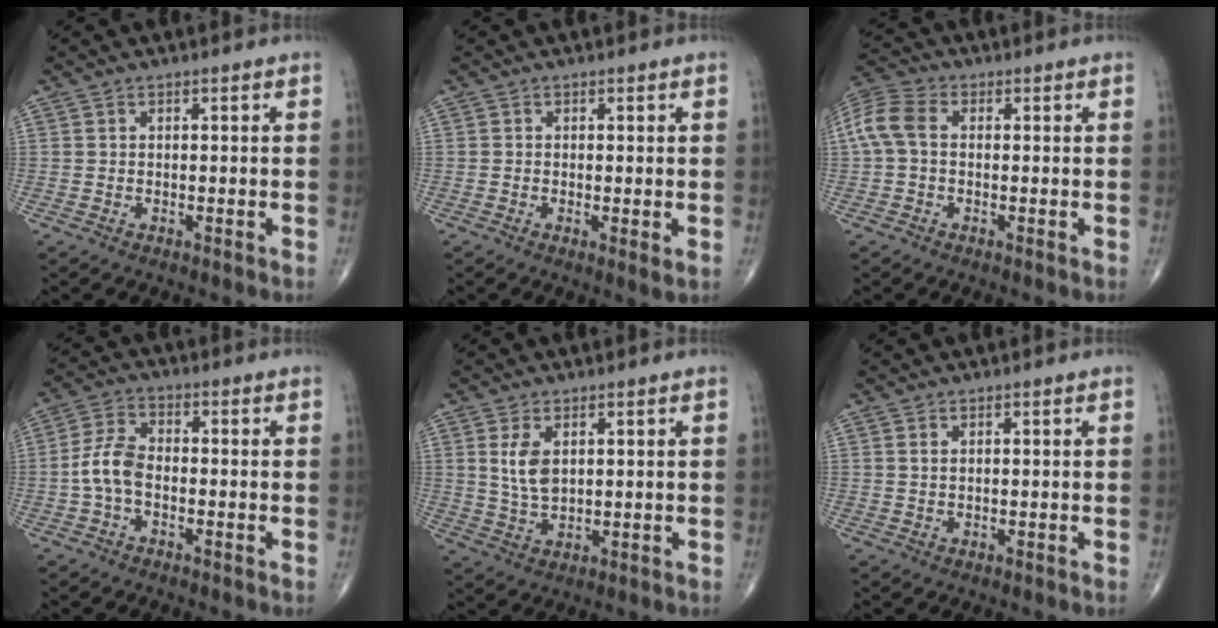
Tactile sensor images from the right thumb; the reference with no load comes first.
{"total": 1.8, "force": [-0.1, 0.3, 1.7], "torque": [-0.034, -0.010, -0.005]}
{"total": 7.6, "force": [0.5, 5.1, 5.6], "torque": [-0.128, 0.024, 0.002]}
{"total": 6.3, "force": [-1.5, 3.5, 5.0], "torque": [-0.107, 0.022, -0.037]}
{"total": 5.6, "force": [1.6, 3.0, 4.4], "torque": [-0.084, -0.010, 0.040]}
{"total": 1.0, "force": [0.5, 0.5, 0.8], "torque": [-0.021, 0.004, 0.012]}